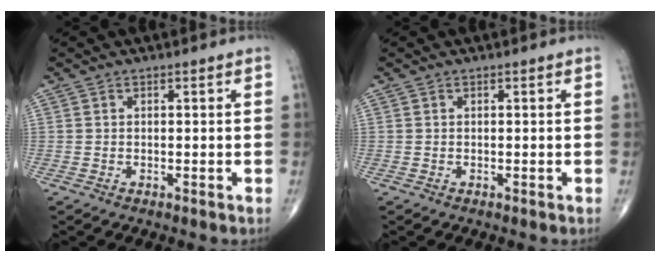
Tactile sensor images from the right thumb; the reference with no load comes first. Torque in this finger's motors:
{"motor_torque": [-0.30, -0.03, -0.13, 0.13, -0.01]}